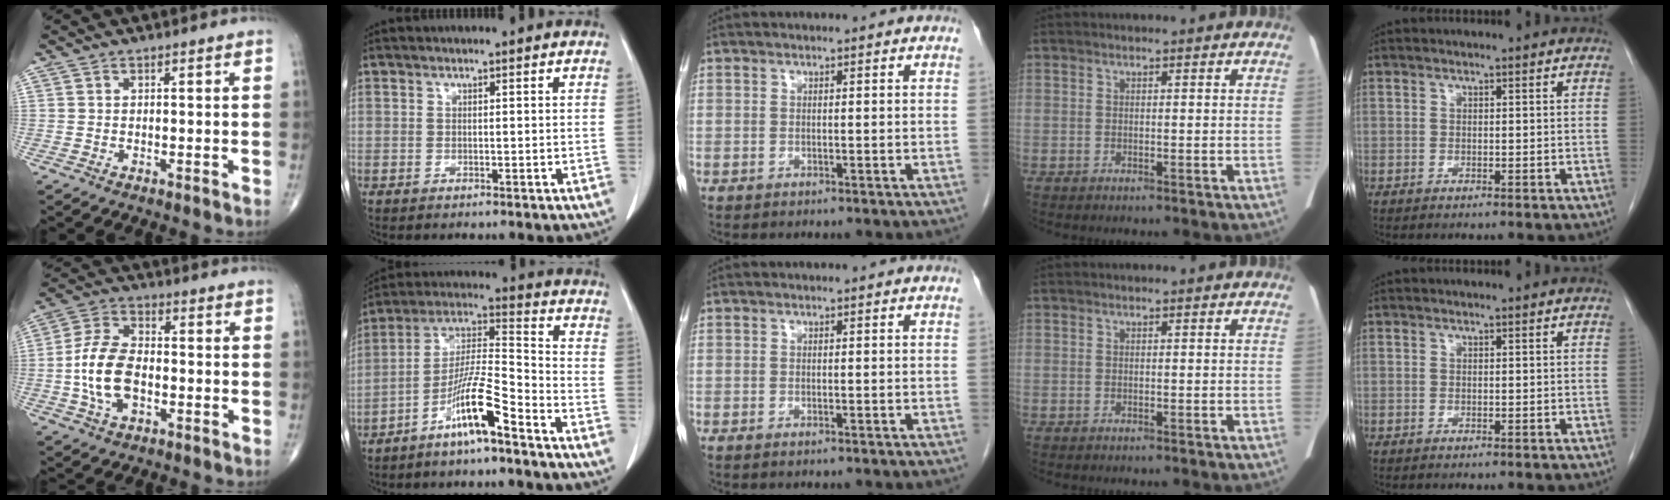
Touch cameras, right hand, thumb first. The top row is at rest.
{"thumb": {"total": 11.3, "force": [-2.2, 6.5, 9.0], "torque": [-0.175, 0.020, -0.047]}, "index": {"total": 10.6, "force": [-6.7, 0.5, 8.2], "torque": [-0.164, -0.003, -0.130]}}